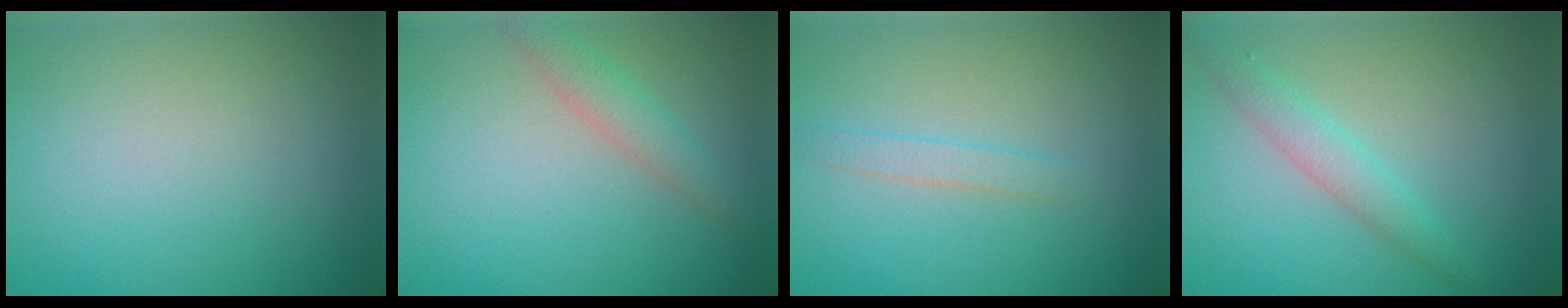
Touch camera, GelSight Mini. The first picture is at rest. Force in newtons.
{"total": 2.2, "press": 2.2, "slide": 0.1}
{"total": 1.3, "press": 1.3, "slide": 0.1}
{"total": 2.4, "press": 2.4, "slide": 0.1}